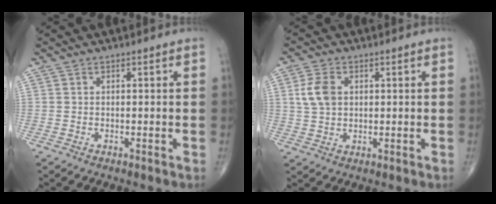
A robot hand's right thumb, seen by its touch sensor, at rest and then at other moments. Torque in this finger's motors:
{"motor_torque": [0.31, 1.26, 0.24, -0.06, 0.05]}